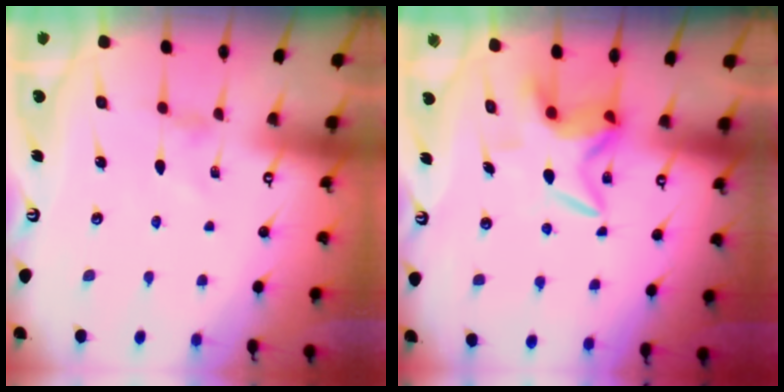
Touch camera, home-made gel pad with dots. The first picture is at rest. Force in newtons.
{"total": 7.8, "press": 7.8, "slide": 0.8}